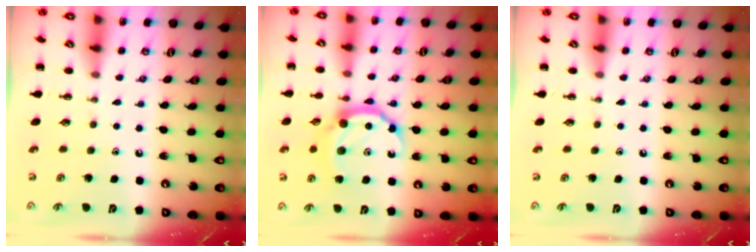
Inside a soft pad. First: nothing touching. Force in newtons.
{"total": 11.6, "press": 11.6, "slide": 0.7}
{"total": 0.0}